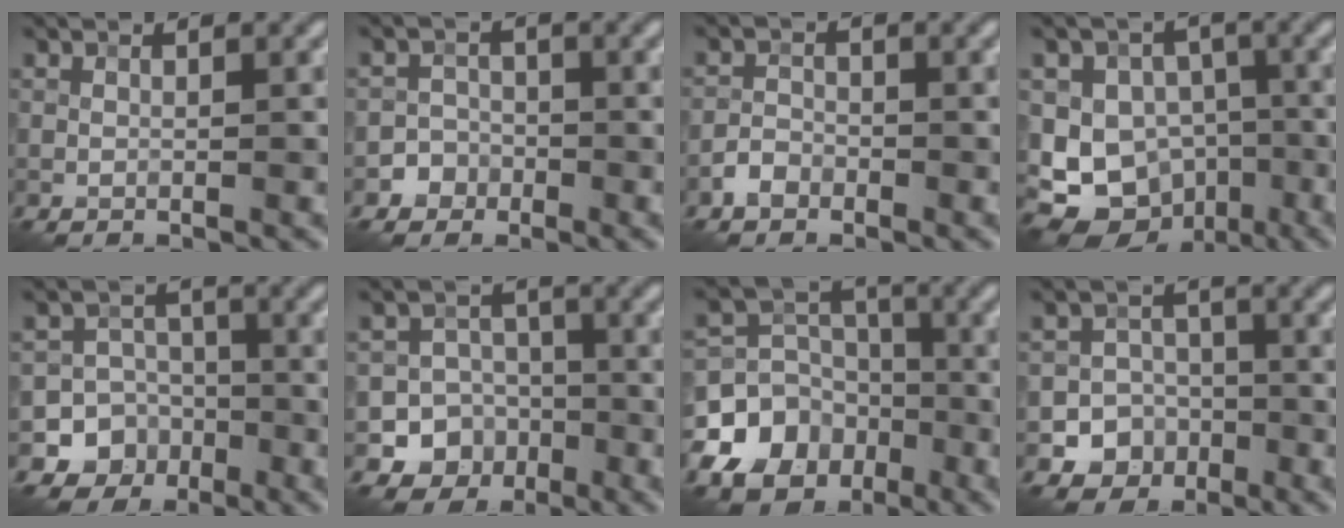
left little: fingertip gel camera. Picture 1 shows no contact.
{"total": 2.2, "force": [-1.3, 1.8, -0.1], "torque": [0.029, 0.007, -0.027]}
{"total": 1.7, "force": [-1.2, 1.1, 0.6], "torque": [-0.006, 0.007, -0.026]}
{"total": 11.0, "force": [-4.1, 8.8, 5.2], "torque": [-0.068, -0.005, -0.080]}
{"total": 7.2, "force": [-3.5, 6.3, 0.8], "torque": [0.019, -0.014, -0.073]}
{"total": 7.8, "force": [-3.6, 6.9, 1.1], "torque": [0.013, -0.016, -0.074]}
{"total": 11.2, "force": [-5.3, 9.1, 3.8], "torque": [-0.077, -0.025, -0.109]}
{"total": 5.5, "force": [-2.6, 4.8, 0.9], "torque": [0.017, -0.008, -0.059]}